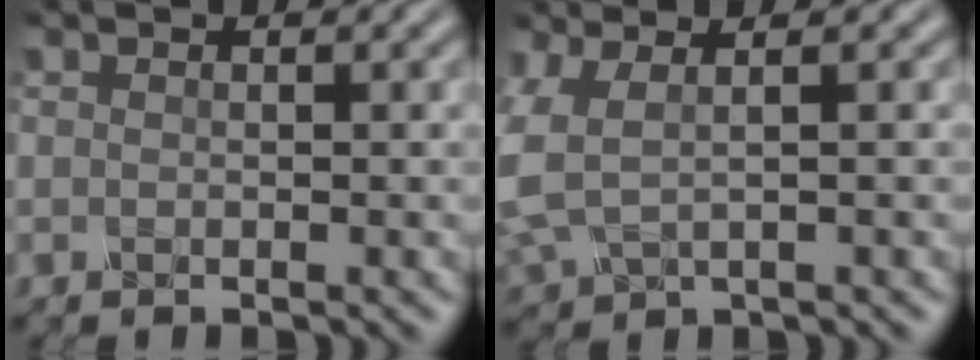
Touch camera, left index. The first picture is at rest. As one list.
[{"total": 3.7, "force": [1.0, 1.8, 3.1], "torque": [-0.090, 0.001, 0.025]}]